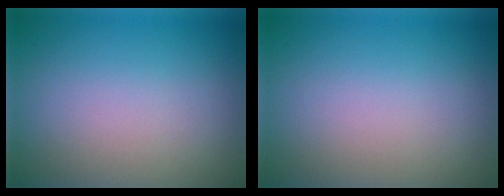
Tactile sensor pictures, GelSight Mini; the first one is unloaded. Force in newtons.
{"total": 0.0}